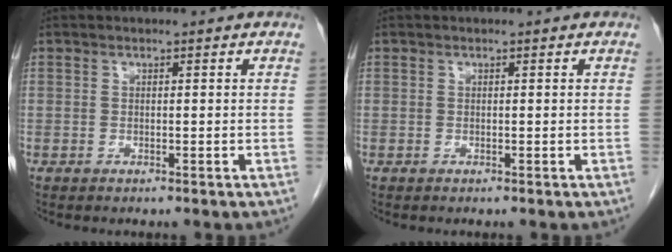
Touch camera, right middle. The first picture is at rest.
{"total": 0.0}